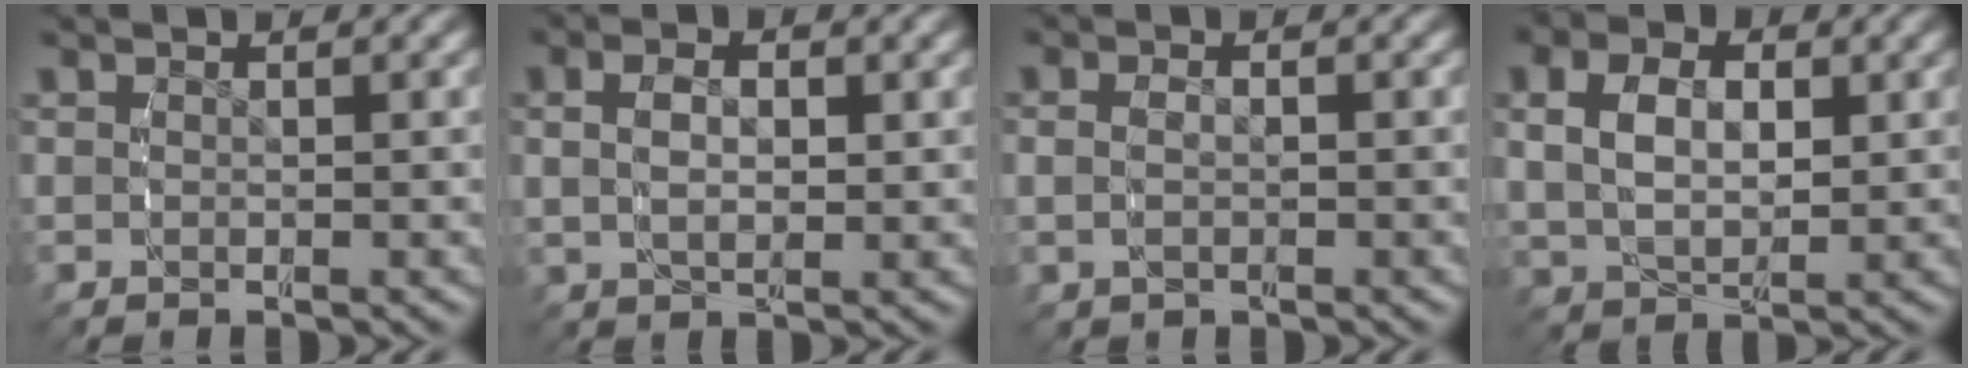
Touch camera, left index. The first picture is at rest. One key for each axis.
{"total": 3.2, "fx": 0.5, "fy": 1.7, "fz": 2.6, "tx": -0.048, "ty": -0.010, "tz": 0.019}
{"total": 1.8, "fx": -0.3, "fy": 1.1, "fz": 1.4, "tx": -0.032, "ty": -0.007, "tz": 0.002}
{"total": 5.6, "fx": 1.1, "fy": 3.8, "fz": 3.9, "tx": -0.074, "ty": -0.015, "tz": 0.031}